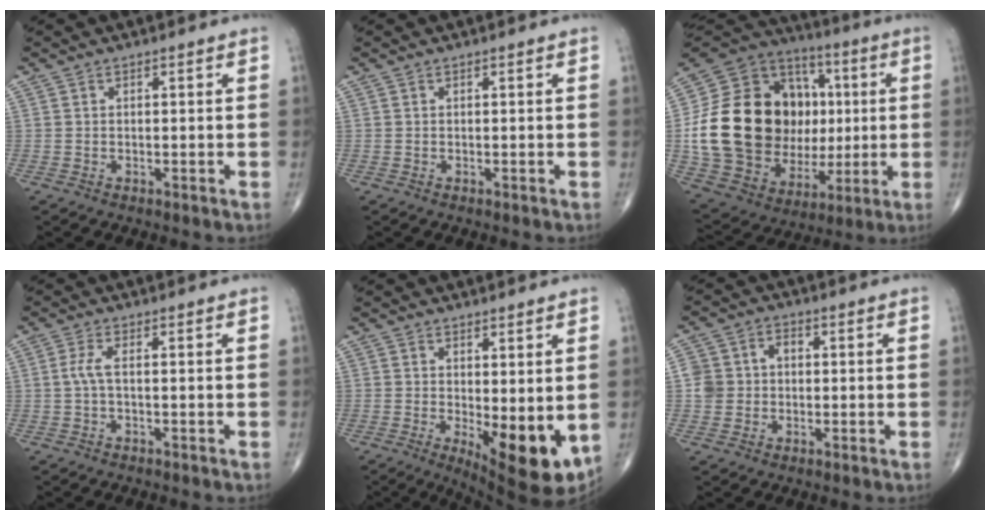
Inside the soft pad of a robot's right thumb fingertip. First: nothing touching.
{"total": 0.0}
{"total": 31.1, "force": [0.9, 22.0, 22.0], "torque": [-0.384, 0.023, 0.035]}
{"total": 2.3, "force": [-0.2, 0.5, 2.2], "torque": [-0.057, 0.004, -0.006]}
{"total": 11.0, "force": [-1.5, 4.0, 10.1], "torque": [-0.134, -0.027, -0.008]}
{"total": 5.9, "force": [-0.2, 5.3, 2.6], "torque": [-0.035, 0.022, -0.007]}